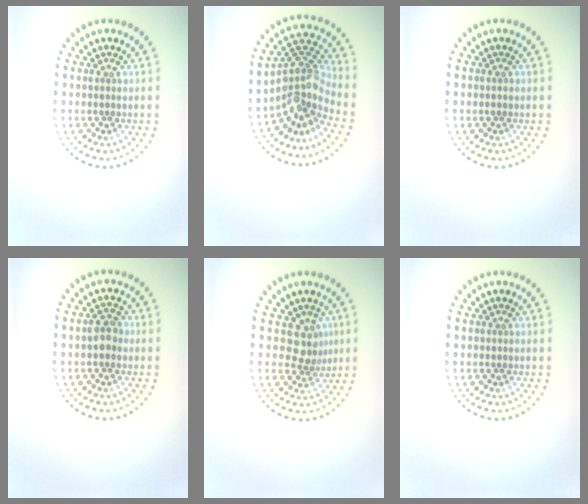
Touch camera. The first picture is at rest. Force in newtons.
{"total": 4.6, "press": 3.2, "slide": 3.3}
{"total": 0.7, "press": 0.7, "slide": 0.0}
{"total": 1.9, "press": 1.9, "slide": 0.3}
{"total": 2.5, "press": 1.9, "slide": 1.6}
{"total": 0.0}